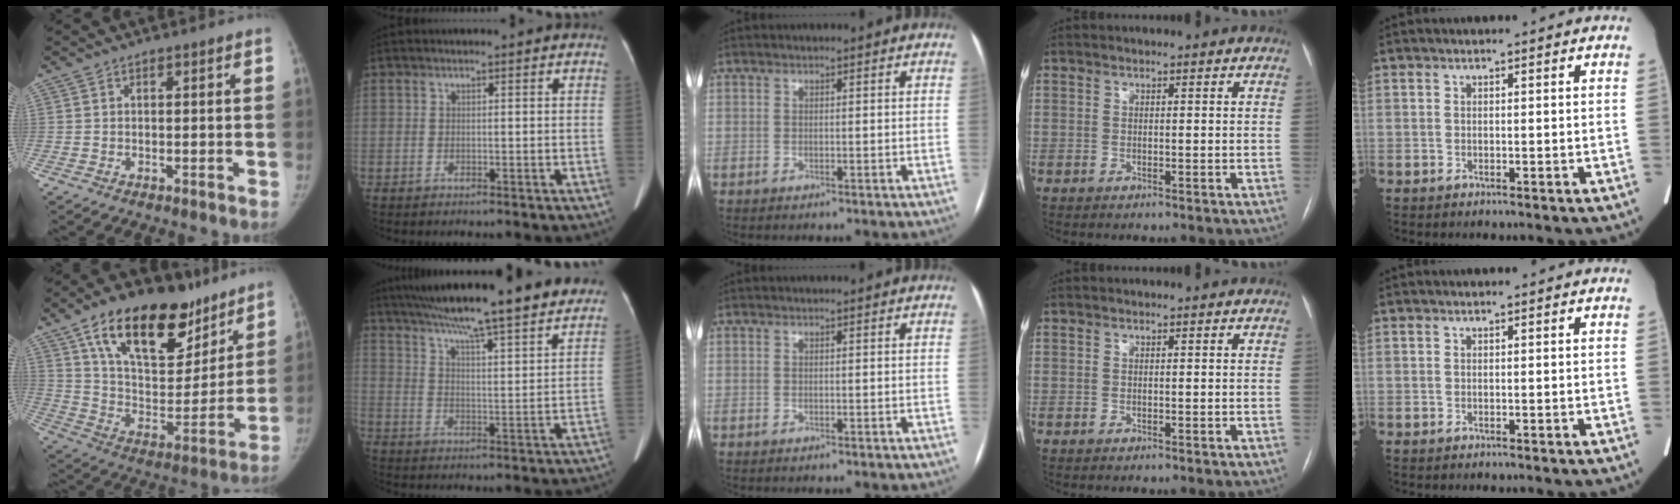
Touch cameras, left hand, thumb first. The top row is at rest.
{"thumb": {"total": 26.2, "force": [15.8, 13.4, 16.1], "torque": [-0.219, -0.038, 0.265]}, "index": {"total": 26.5, "force": [23.0, 2.1, 13.0], "torque": [-0.205, -0.011, 0.309]}}